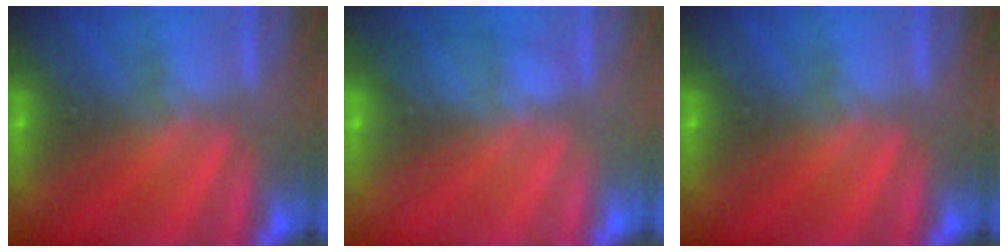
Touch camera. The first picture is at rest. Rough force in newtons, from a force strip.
{"total": 1.8}
{"total": 0.0}